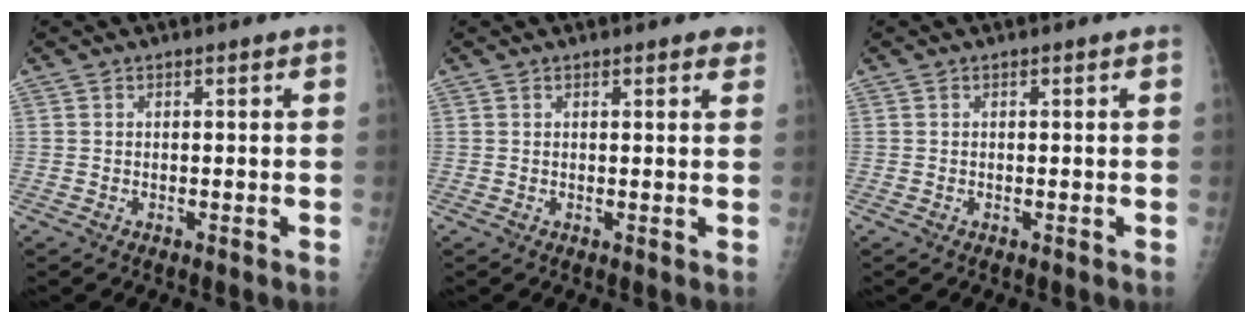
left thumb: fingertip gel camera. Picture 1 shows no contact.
{"total": 2.5, "force": [1.6, 1.0, 1.7], "torque": [-0.009, -0.004, 0.016]}
{"total": 0.0}